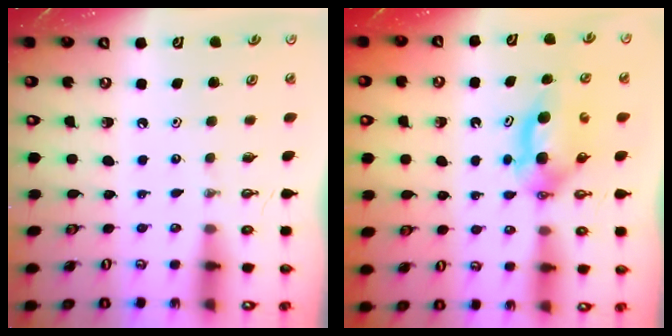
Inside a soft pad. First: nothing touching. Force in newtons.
{"total": 5.9, "press": 5.8, "slide": 1.2}